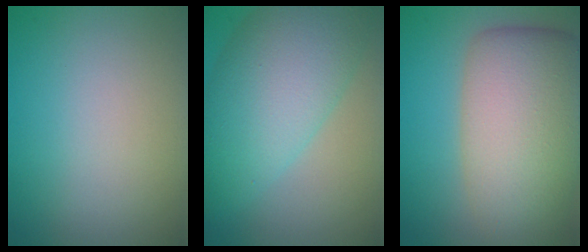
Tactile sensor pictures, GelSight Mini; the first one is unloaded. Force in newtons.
{"total": 9.1, "press": 9.1, "slide": 0.3}
{"total": 10.1, "press": 10.1, "slide": 0.5}